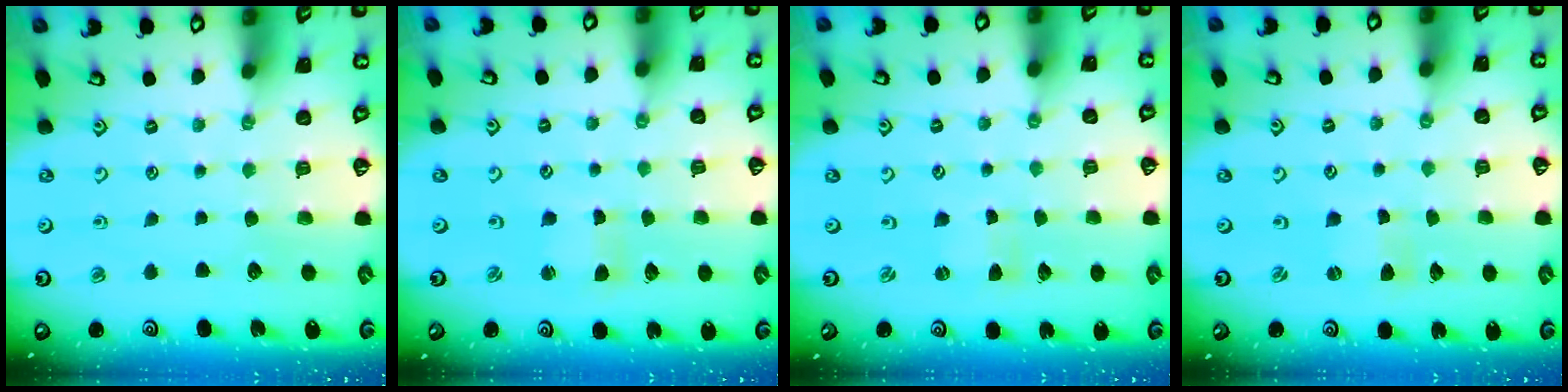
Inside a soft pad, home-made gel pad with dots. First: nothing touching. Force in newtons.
{"total": 1.5, "press": 1.5, "slide": 0.2}
{"total": 0.0}
{"total": 0.0}